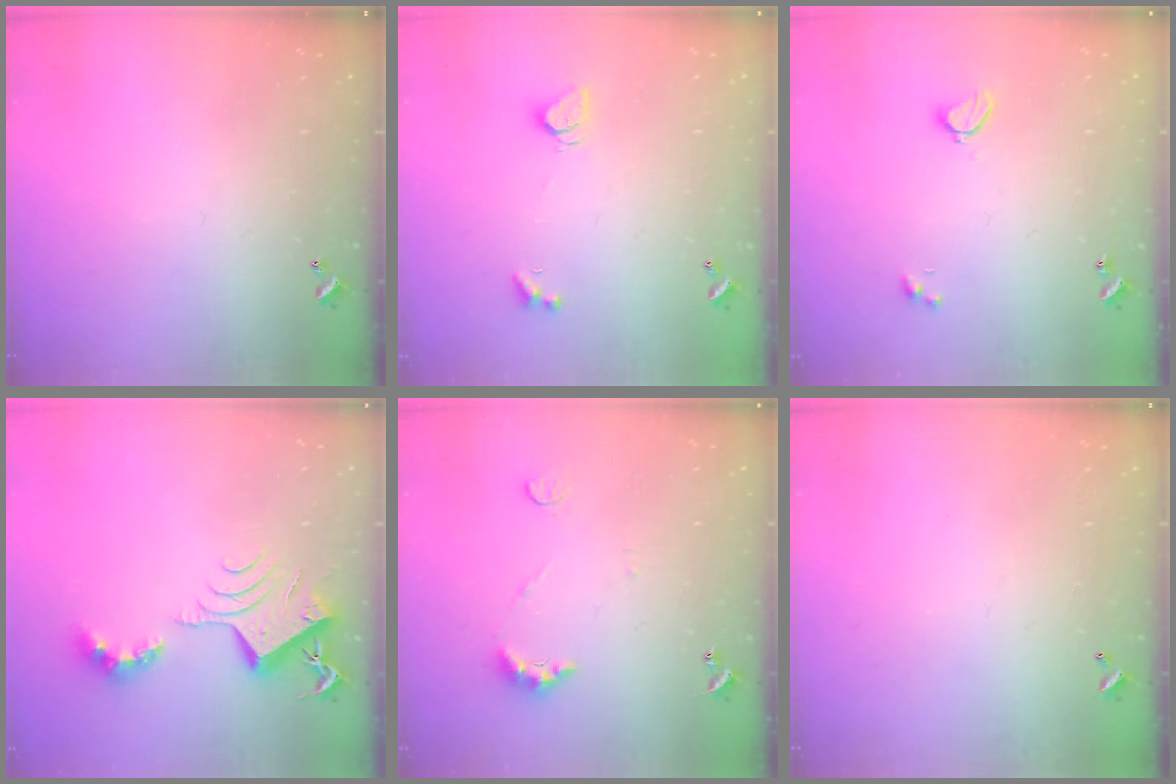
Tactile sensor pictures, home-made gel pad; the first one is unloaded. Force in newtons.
{"total": 2.0, "press": 2.0, "slide": 0.3}
{"total": 2.1, "press": 2.0, "slide": 0.5}
{"total": 9.4, "press": 9.3, "slide": 1.0}
{"total": 3.7, "press": 3.6, "slide": 0.8}
{"total": 2.8, "press": 2.8, "slide": 0.1}